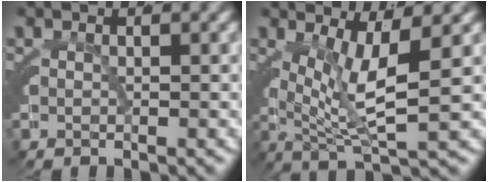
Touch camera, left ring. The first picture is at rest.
{"total": 6.2, "force": [1.2, 1.9, 5.8], "torque": [-0.100, -0.010, 0.026]}